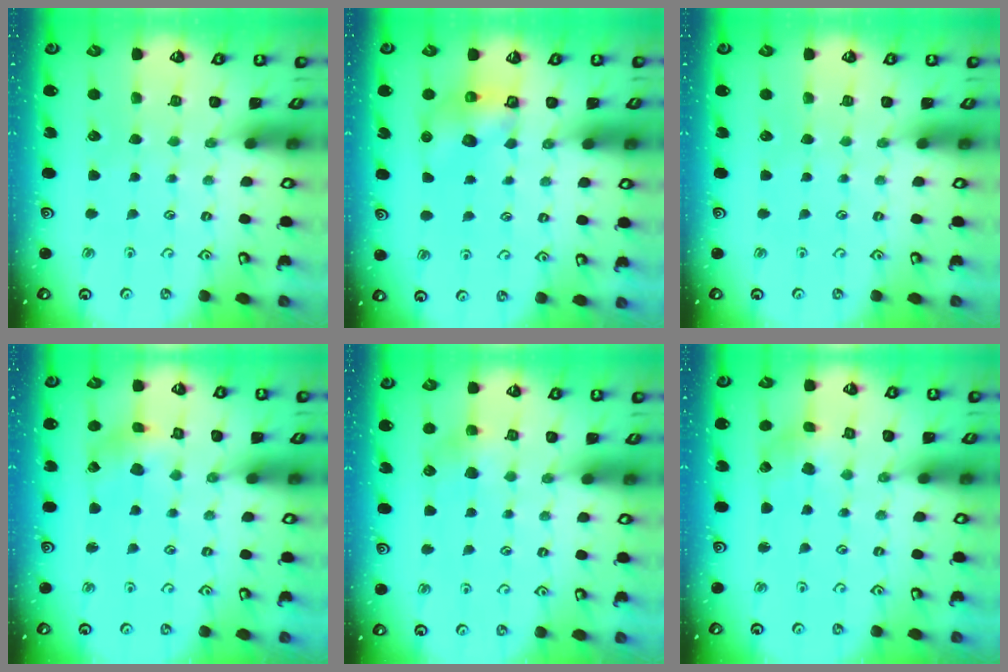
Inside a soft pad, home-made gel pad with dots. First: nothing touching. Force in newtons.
{"total": 6.0, "press": 6.0, "slide": 0.3}
{"total": 0.0}
{"total": 3.1, "press": 3.1, "slide": 0.4}
{"total": 7.4, "press": 7.4, "slide": 0.3}
{"total": 2.5, "press": 2.4, "slide": 0.5}